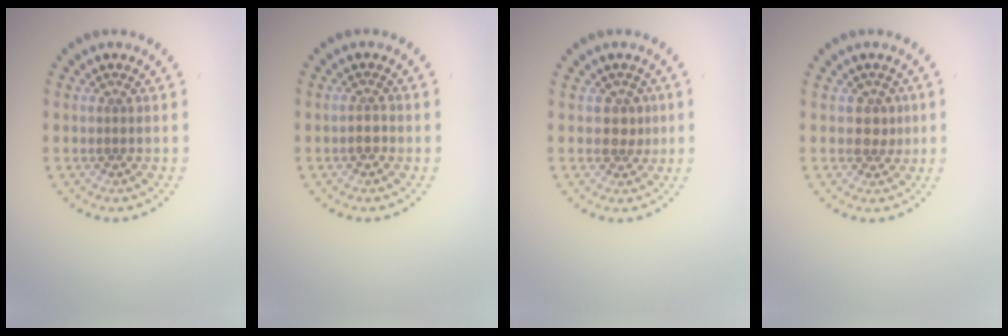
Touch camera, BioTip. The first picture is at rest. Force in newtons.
{"total": 1.0, "press": 0.9, "slide": 0.5}
{"total": 1.7, "press": 1.5, "slide": 0.8}
{"total": 1.7, "press": 1.5, "slide": 0.8}